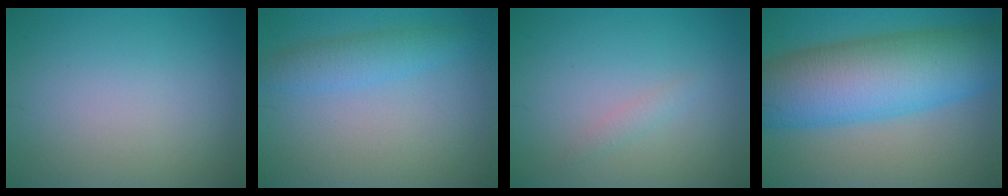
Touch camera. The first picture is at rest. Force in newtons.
{"total": 2.6, "press": 2.6, "slide": 0.0}
{"total": 0.9, "press": 0.9, "slide": 0.1}
{"total": 11.9, "press": 11.9, "slide": 0.2}